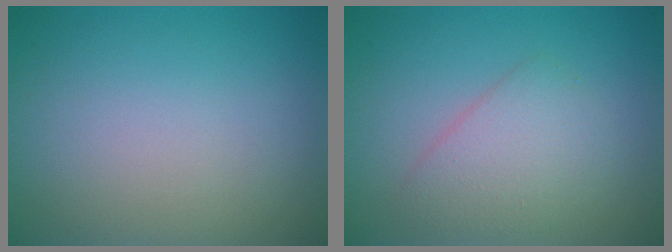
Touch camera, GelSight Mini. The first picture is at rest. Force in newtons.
{"total": 3.0, "press": 3.0, "slide": 0.1}